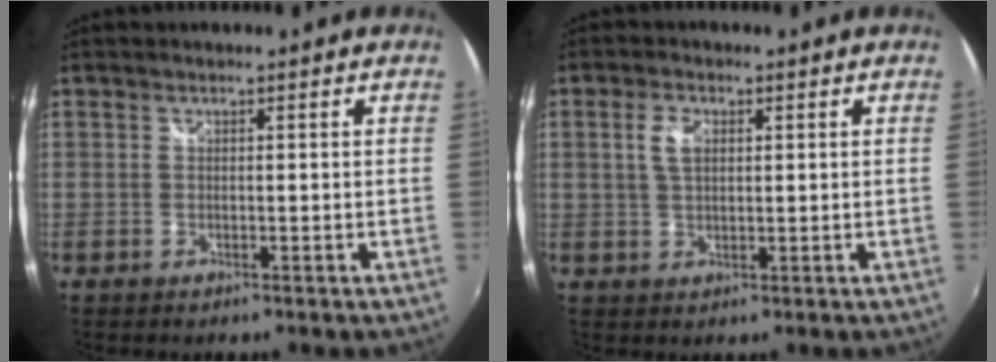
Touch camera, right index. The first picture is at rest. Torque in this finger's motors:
{"motor_torque": [0.94, 0.49, 0.16, 0.07]}